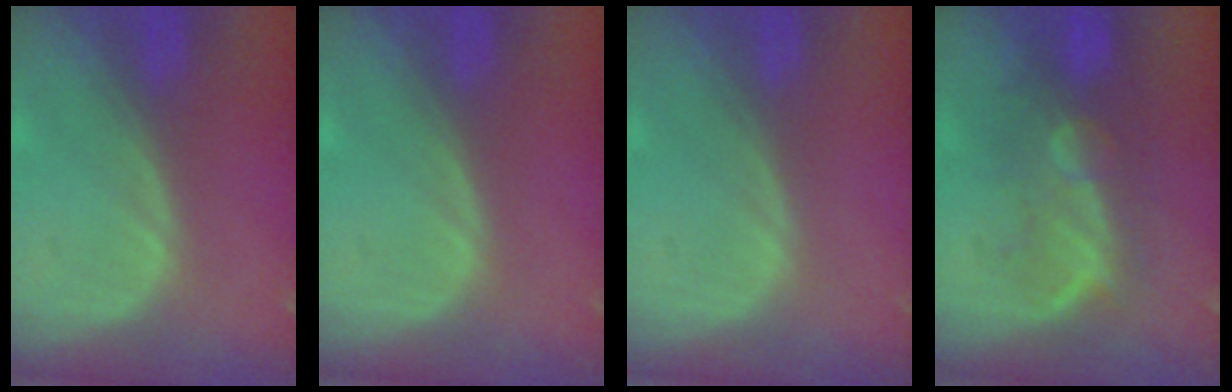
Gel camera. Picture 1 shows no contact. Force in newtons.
{"total": 0.0}
{"total": 0.0}
{"total": 9.6, "press": 8.5, "slide": 4.4}